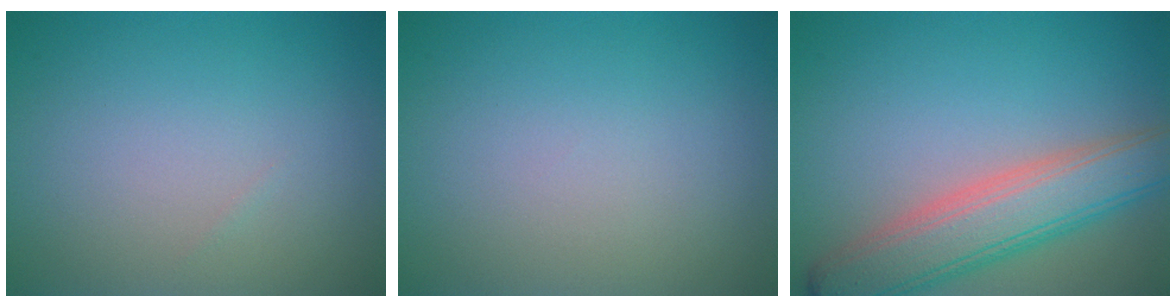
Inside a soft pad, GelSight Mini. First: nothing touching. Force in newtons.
{"total": 0.0}
{"total": 6.8, "press": 6.7, "slide": 0.5}